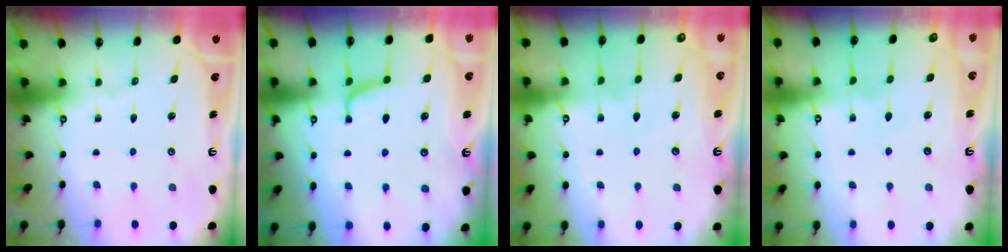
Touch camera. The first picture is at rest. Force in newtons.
{"total": 2.4, "press": 2.3, "slide": 0.3}
{"total": 2.3, "press": 2.3, "slide": 0.2}
{"total": 3.2, "press": 3.2, "slide": 0.1}